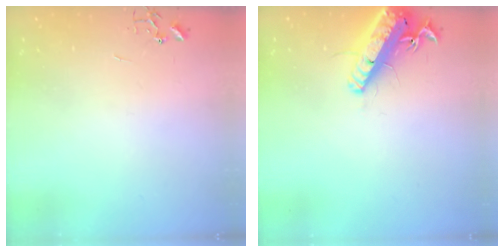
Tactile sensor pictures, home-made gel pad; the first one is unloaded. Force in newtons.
{"total": 17.1, "press": 16.8, "slide": 3.4}